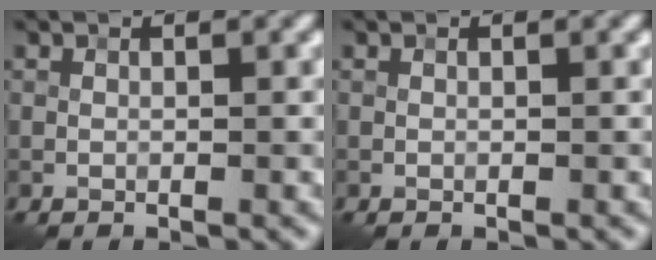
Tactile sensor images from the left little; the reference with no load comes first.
{"total": 0.0}